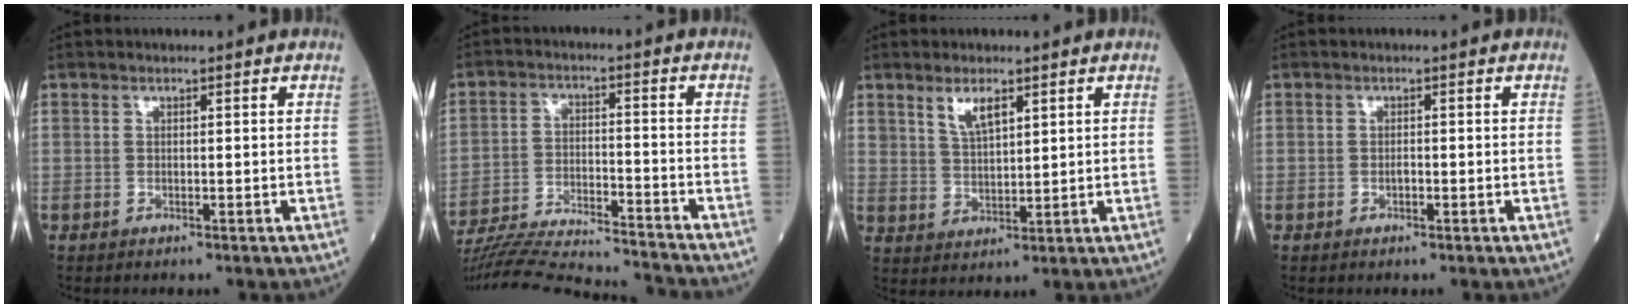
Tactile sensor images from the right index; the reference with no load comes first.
{"total": 20.3, "force": [-19.4, 0.9, 5.8], "torque": [-0.127, -0.021, -0.293]}
{"total": 4.4, "force": [2.7, 1.5, 3.2], "torque": [-0.064, 0.000, 0.056]}
{"total": 0.8, "force": [-0.3, 0.3, 0.7], "torque": [-0.014, 0.001, -0.004]}